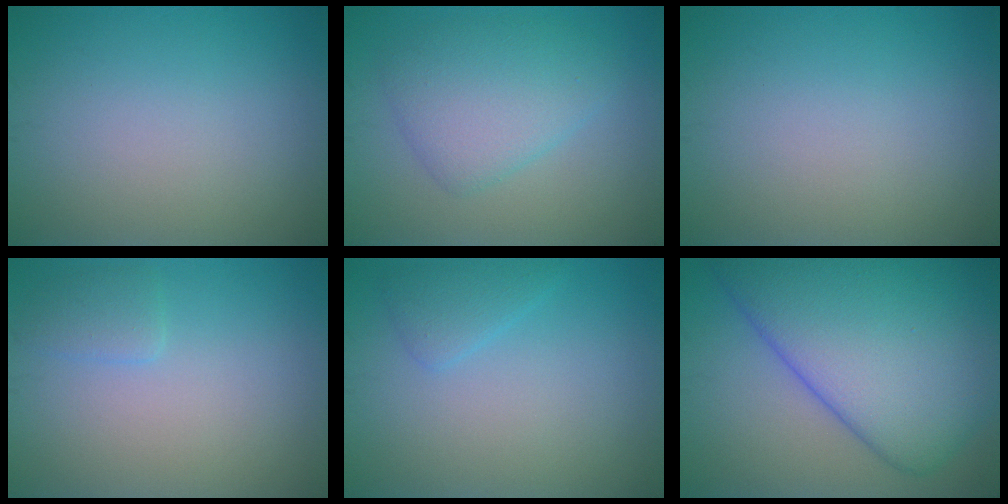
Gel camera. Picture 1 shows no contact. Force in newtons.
{"total": 4.7, "press": 4.7, "slide": 0.1}
{"total": 0.0}
{"total": 1.4, "press": 1.4, "slide": 0.1}
{"total": 1.7, "press": 1.7, "slide": 0.0}
{"total": 14.2, "press": 14.2, "slide": 0.4}